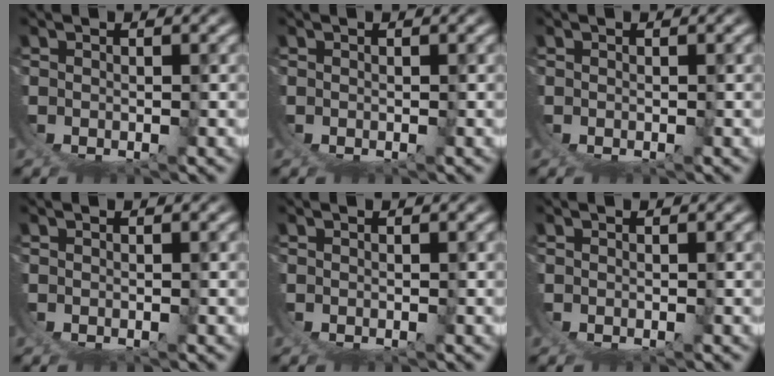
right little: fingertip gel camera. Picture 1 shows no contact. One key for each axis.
{"total": 0.0}
{"total": 0.0}
{"total": 0.0}
{"total": 0.0}
{"total": 0.0}